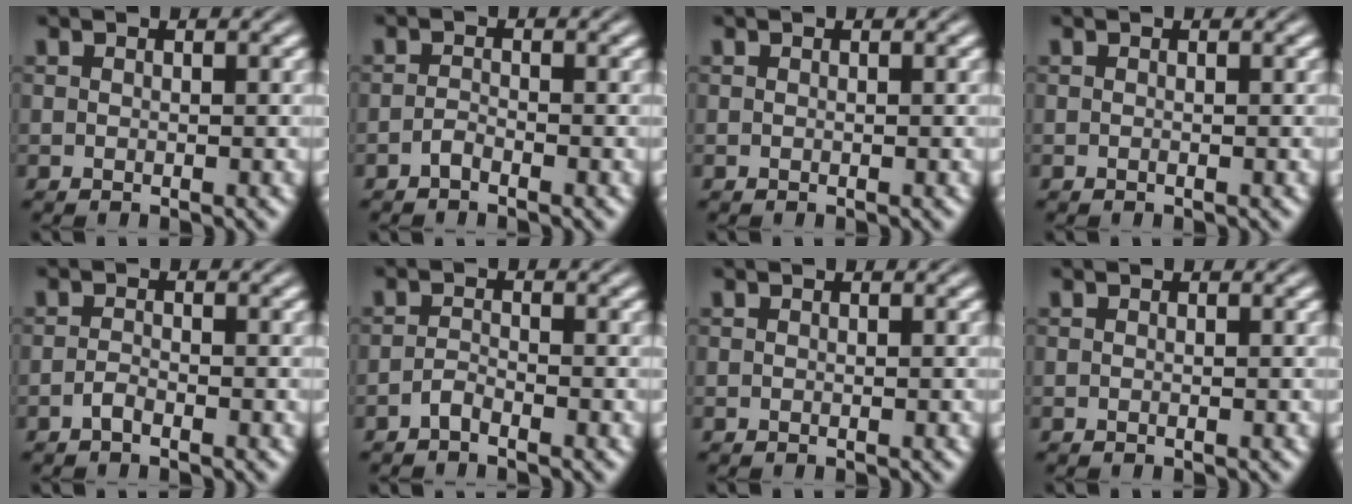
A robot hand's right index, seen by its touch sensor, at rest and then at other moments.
{"total": 1.5, "force": [-1.4, -0.6, 0.0], "torque": [0.005, -0.006, -0.022]}
{"total": 0.0}
{"total": 0.0}
{"total": 1.4, "force": [-1.2, -0.7, 0.1], "torque": [0.003, -0.005, -0.020]}
{"total": 1.7, "force": [-1.6, -0.6, 0.2], "torque": [0.003, -0.006, -0.026]}
{"total": 0.0}
{"total": 0.0}